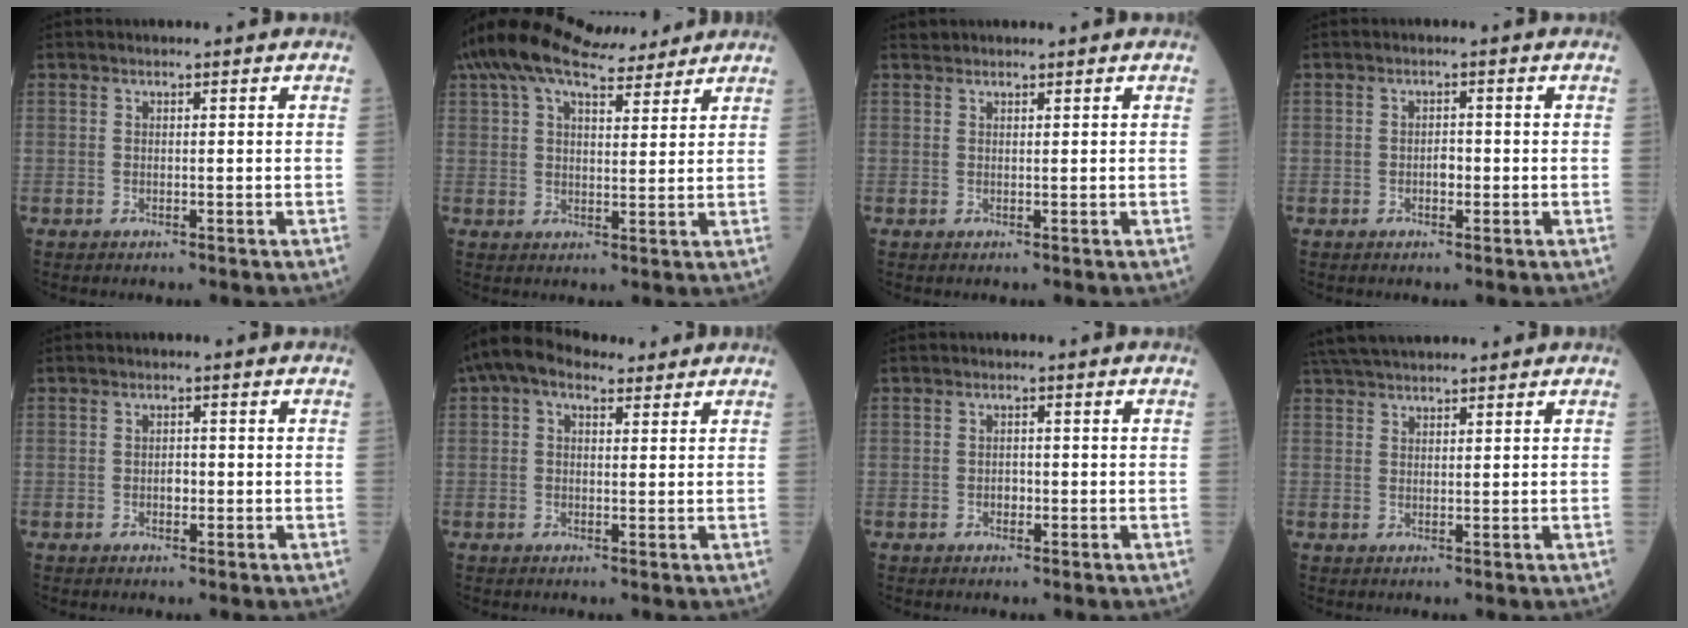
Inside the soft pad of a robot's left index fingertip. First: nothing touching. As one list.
[{"total": 12.9, "force": [11.3, 3.2, 5.3], "torque": [-0.096, 0.041, 0.180]}, {"total": 1.2, "force": [1.2, 0.2, 0.1], "torque": [-0.008, 0.018, 0.025]}, {"total": 1.5, "force": [-0.5, 0.8, 1.2], "torque": [-0.017, 0.004, -0.009]}, {"total": 1.3, "force": [-0.4, 0.8, 0.9], "torque": [-0.015, 0.003, -0.006]}, {"total": 6.2, "force": [4.0, 3.3, 3.4], "torque": [-0.073, 0.044, 0.071]}, {"total": 1.2, "force": [-0.4, 0.8, 0.7], "torque": [-0.011, 0.003, -0.007]}, {"total": 8.4, "force": [7.5, 1.8, 3.5], "torque": [-0.059, 0.038, 0.130]}]